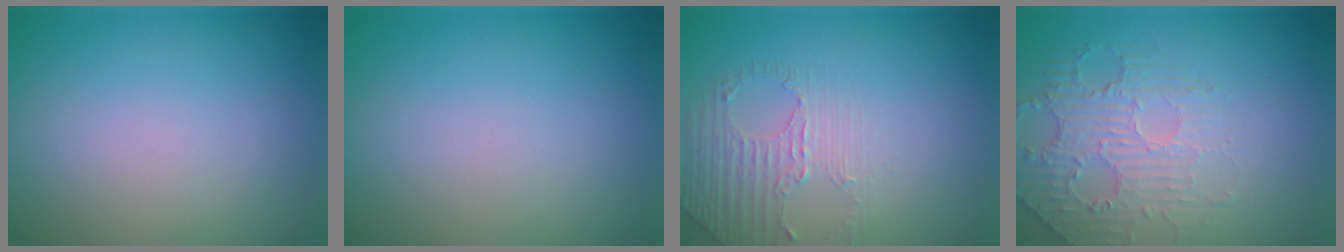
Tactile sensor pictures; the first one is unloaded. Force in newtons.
{"total": 0.0}
{"total": 1.6, "press": 1.0, "slide": 1.2}
{"total": 2.5, "press": 1.9, "slide": 1.6}